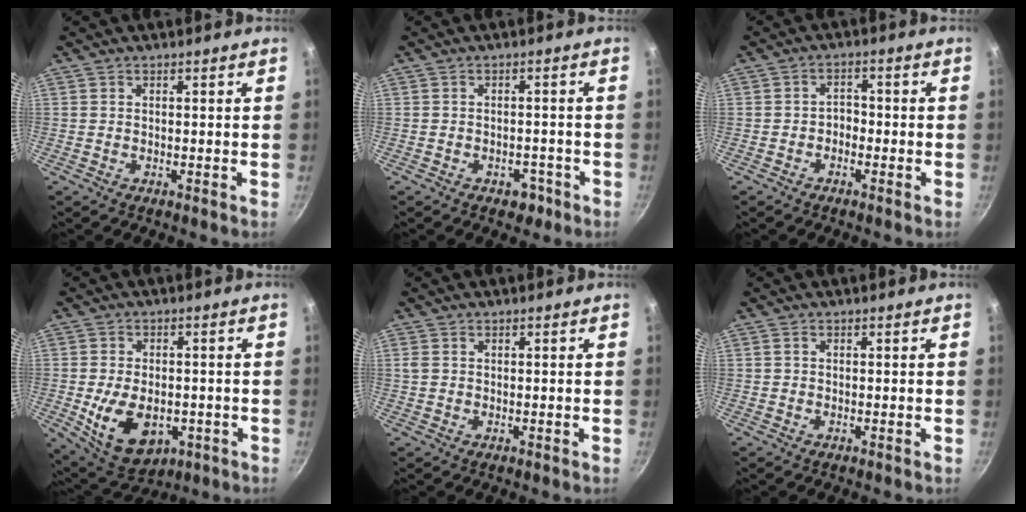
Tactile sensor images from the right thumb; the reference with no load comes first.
{"total": 3.2, "force": [-2.0, 2.2, 1.4], "torque": [-0.006, 0.015, -0.023]}
{"total": 2.8, "force": [-1.1, 2.1, 1.5], "torque": [-0.005, 0.015, -0.026]}
{"total": 12.9, "force": [-3.2, 8.4, 9.3], "torque": [-0.145, 0.002, -0.030]}
{"total": 1.4, "force": [0.4, 1.0, 0.9], "torque": [-0.026, 0.003, 0.012]}
{"total": 0.6, "force": [0.0, 0.4, 0.4], "torque": [-0.010, 0.000, 0.000]}